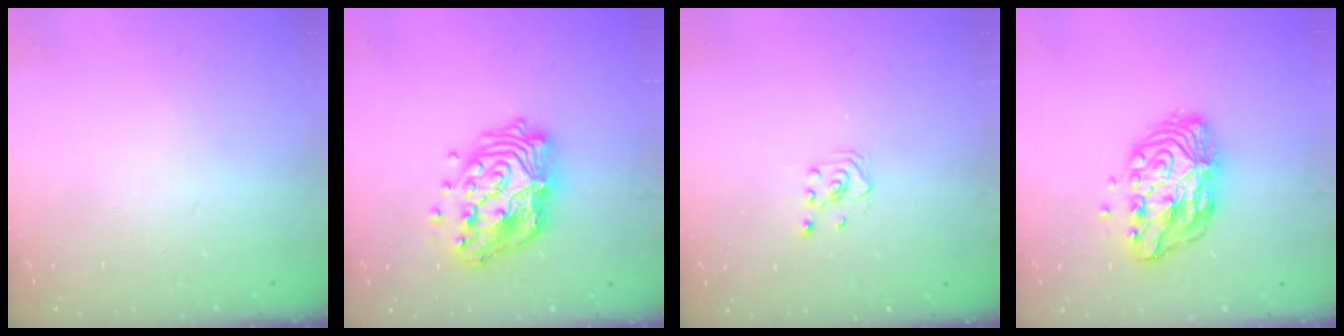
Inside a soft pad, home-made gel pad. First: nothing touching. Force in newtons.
{"total": 15.9, "press": 15.9, "slide": 1.1}
{"total": 1.6, "press": 1.4, "slide": 0.9}
{"total": 13.2, "press": 13.2, "slide": 0.9}